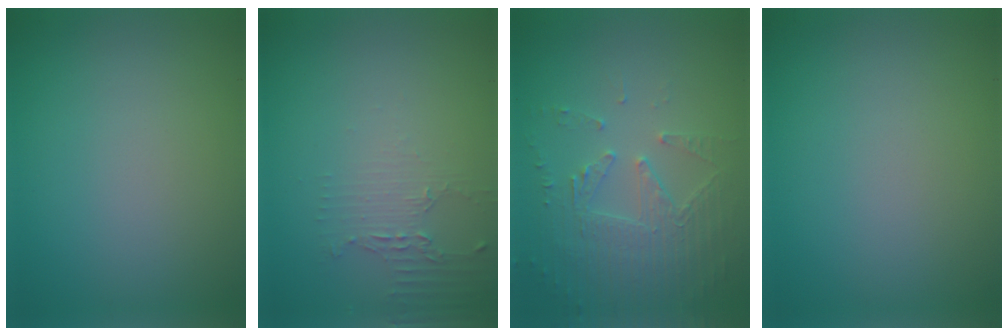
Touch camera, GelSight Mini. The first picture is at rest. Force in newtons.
{"total": 2.2, "press": 1.5, "slide": 1.5}
{"total": 4.6, "press": 3.6, "slide": 2.9}
{"total": 0.0}